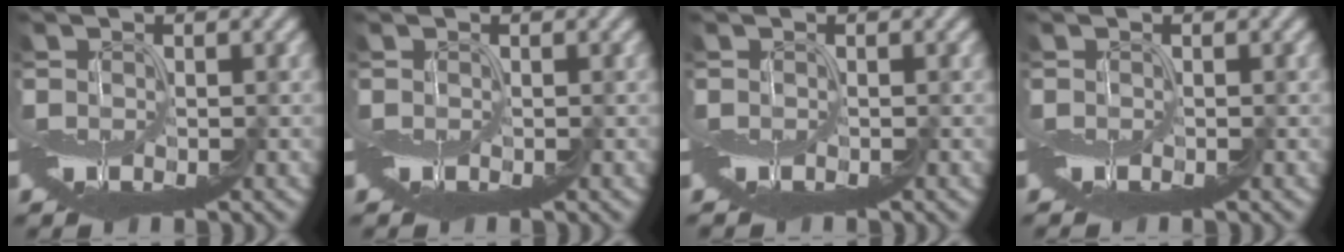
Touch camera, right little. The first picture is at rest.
{"total": 0.0}
{"total": 0.7, "force": [-0.6, -0.1, -0.3], "torque": [0.007, 0.002, -0.008]}
{"total": 0.7, "force": [-0.7, -0.2, -0.2], "torque": [0.004, 0.001, -0.009]}